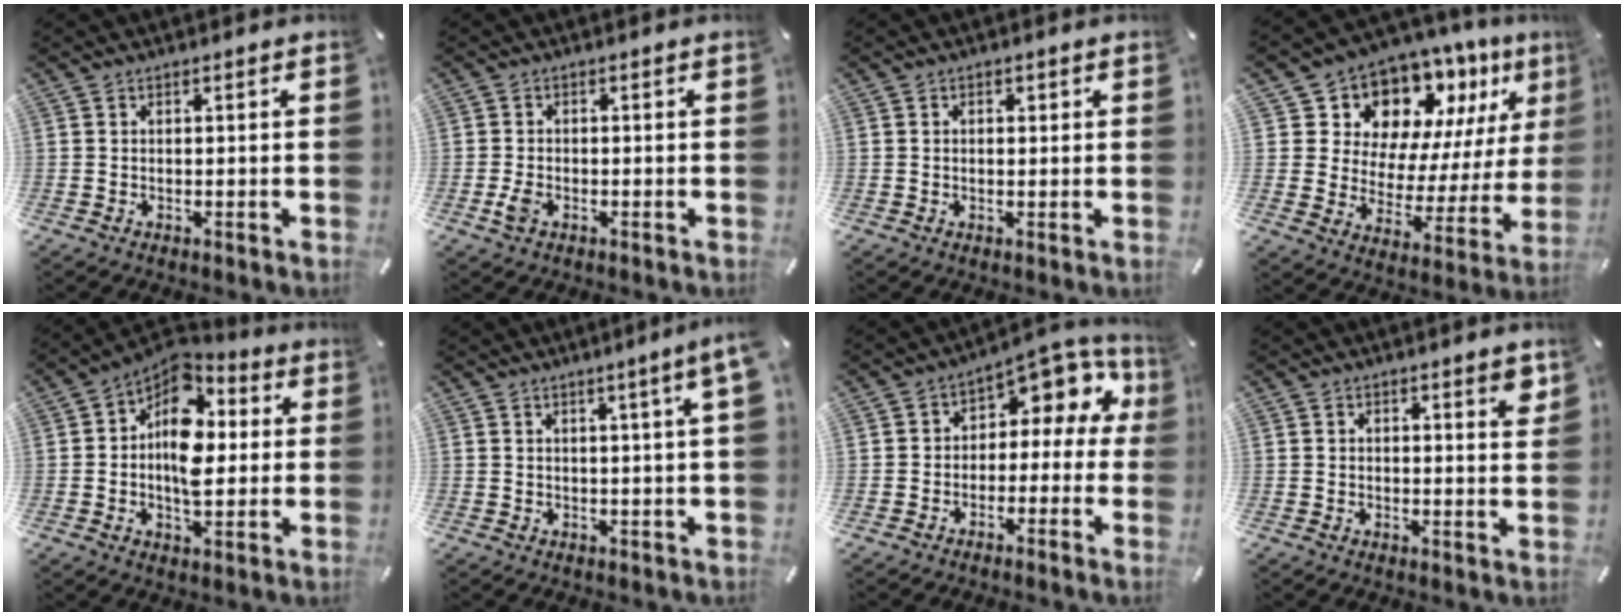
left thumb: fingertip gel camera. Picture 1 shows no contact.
{"total": 2.7, "force": [-1.0, 1.7, 1.8], "torque": [-0.044, -0.001, -0.021]}
{"total": 1.1, "force": [0.1, 0.9, 0.6], "torque": [-0.006, 0.003, -0.001]}
{"total": 12.5, "force": [10.4, 6.8, 1.8], "torque": [-0.036, -0.121, 0.181]}
{"total": 13.1, "force": [1.2, 8.8, 9.6], "torque": [-0.169, -0.027, 0.015]}
{"total": 4.4, "force": [1.8, -0.2, 4.1], "torque": [-0.077, -0.002, 0.030]}
{"total": 7.6, "force": [2.5, 5.1, 5.1], "torque": [-0.073, -0.022, 0.044]}
{"total": 2.6, "force": [1.5, 1.1, 1.8], "torque": [-0.023, -0.003, 0.022]}